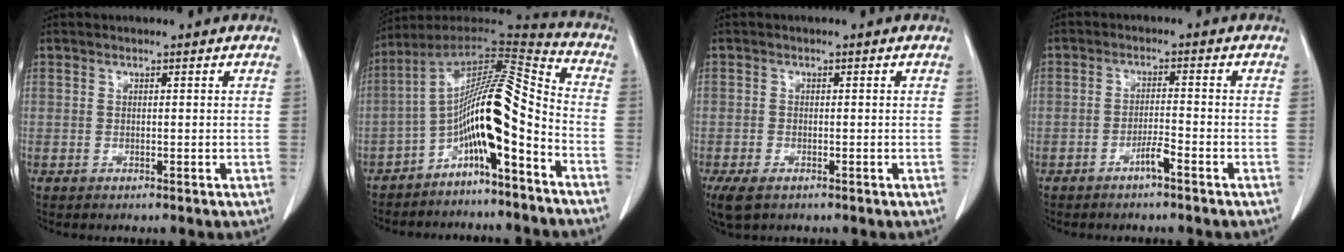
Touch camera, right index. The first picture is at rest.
{"total": 15.1, "force": [-7.4, 1.5, 13.1], "torque": [-0.211, 0.038, -0.119]}
{"total": 3.8, "force": [-2.3, 1.9, 2.3], "torque": [-0.046, -0.009, -0.037]}
{"total": 2.8, "force": [-1.9, -0.1, 2.1], "torque": [-0.038, -0.001, -0.037]}